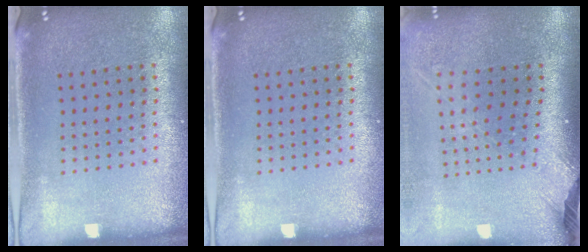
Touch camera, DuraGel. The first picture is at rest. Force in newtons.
{"total": 0.0}
{"total": 2.6, "press": 1.8, "slide": 1.8}